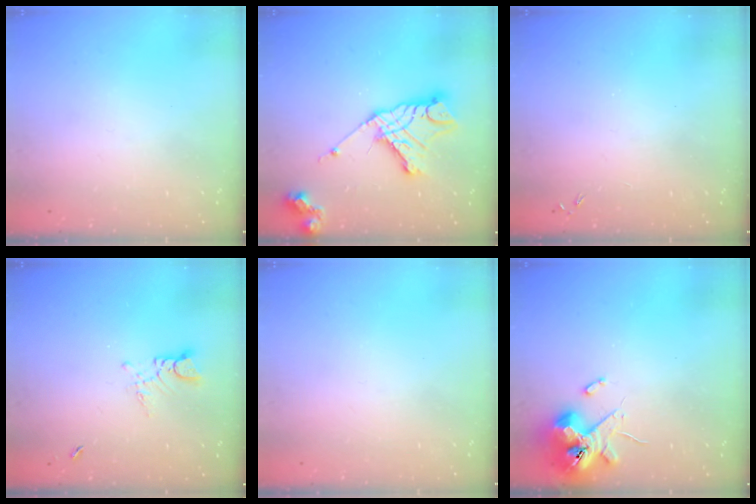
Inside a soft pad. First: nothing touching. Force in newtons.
{"total": 16.2, "press": 16.1, "slide": 1.4}
{"total": 0.0}
{"total": 3.3, "press": 3.2, "slide": 0.4}
{"total": 0.0}
{"total": 10.9, "press": 10.7, "slide": 1.8}